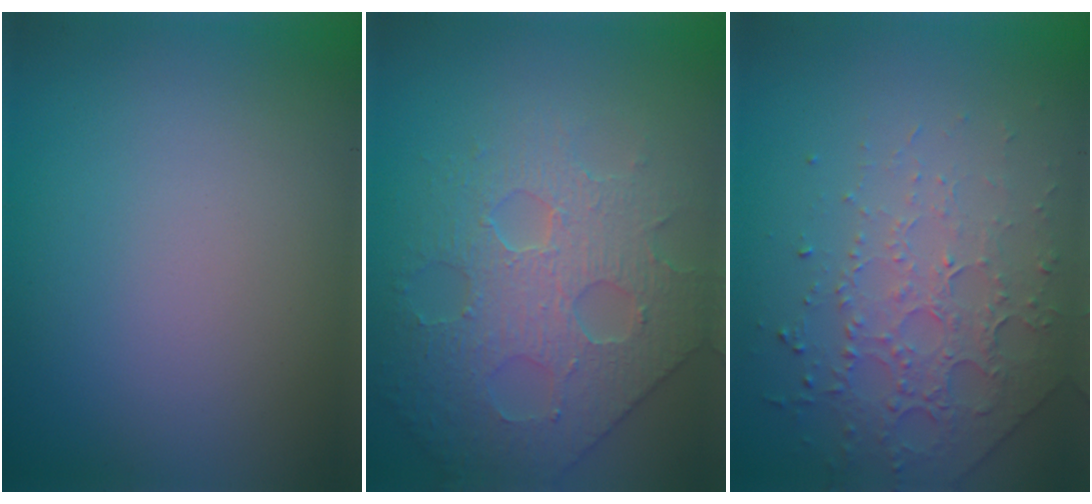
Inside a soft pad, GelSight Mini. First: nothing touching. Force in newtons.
{"total": 4.6, "press": 4.4, "slide": 1.1}
{"total": 4.5, "press": 3.1, "slide": 3.2}